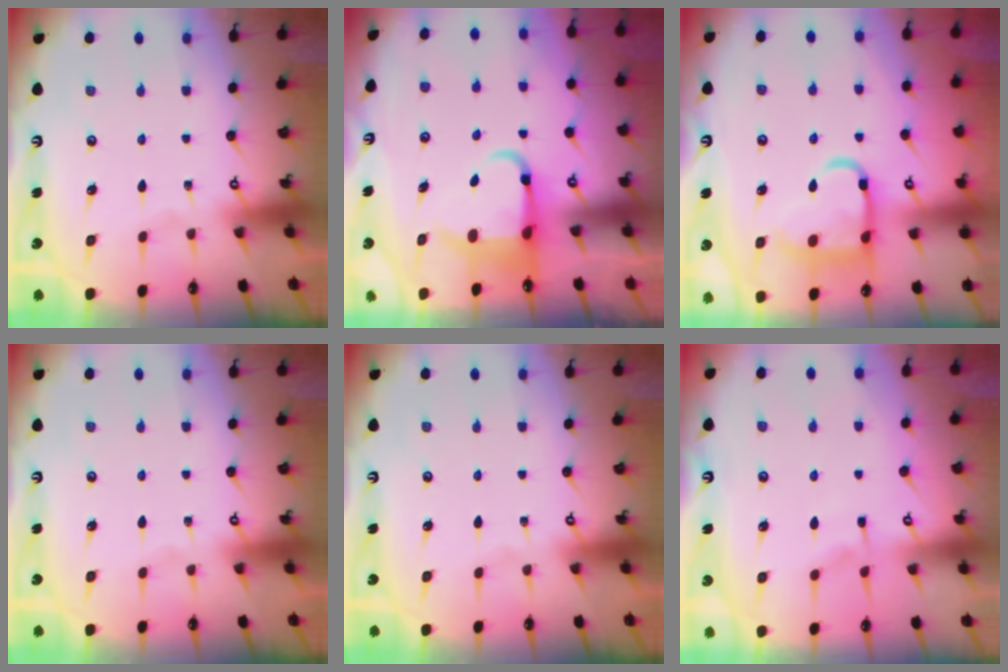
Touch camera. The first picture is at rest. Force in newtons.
{"total": 5.9, "press": 5.8, "slide": 1.1}
{"total": 13.8, "press": 13.7, "slide": 1.5}
{"total": 0.0}
{"total": 0.0}
{"total": 2.6, "press": 2.5, "slide": 0.6}